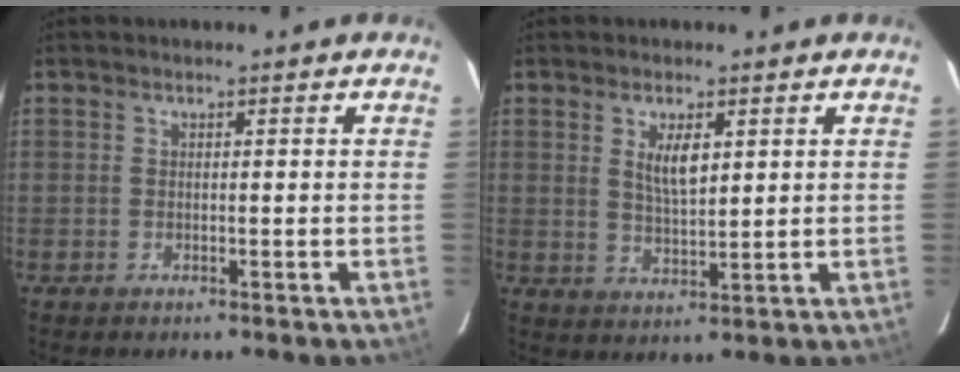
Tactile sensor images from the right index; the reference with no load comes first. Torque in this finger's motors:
{"motor_torque": [0.13, 0.08, 0.13, 0.05]}